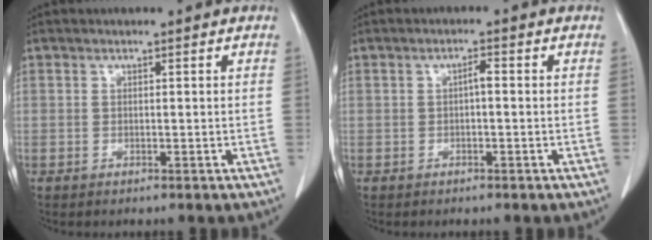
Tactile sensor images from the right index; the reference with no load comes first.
{"total": 1.5, "force": [-0.1, 0.3, 1.5], "torque": [-0.024, 0.006, -0.001]}